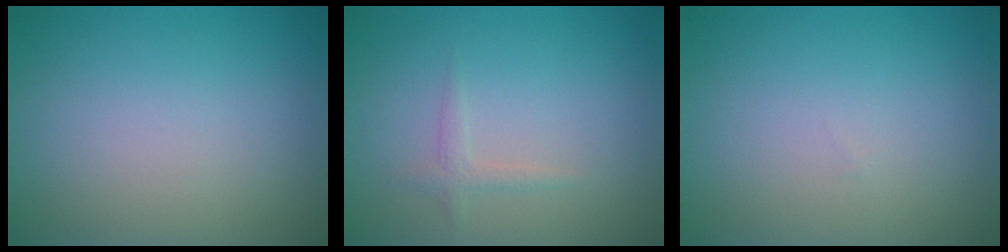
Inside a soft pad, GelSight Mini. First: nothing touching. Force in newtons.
{"total": 1.1, "press": 1.1, "slide": 0.0}
{"total": 0.0}